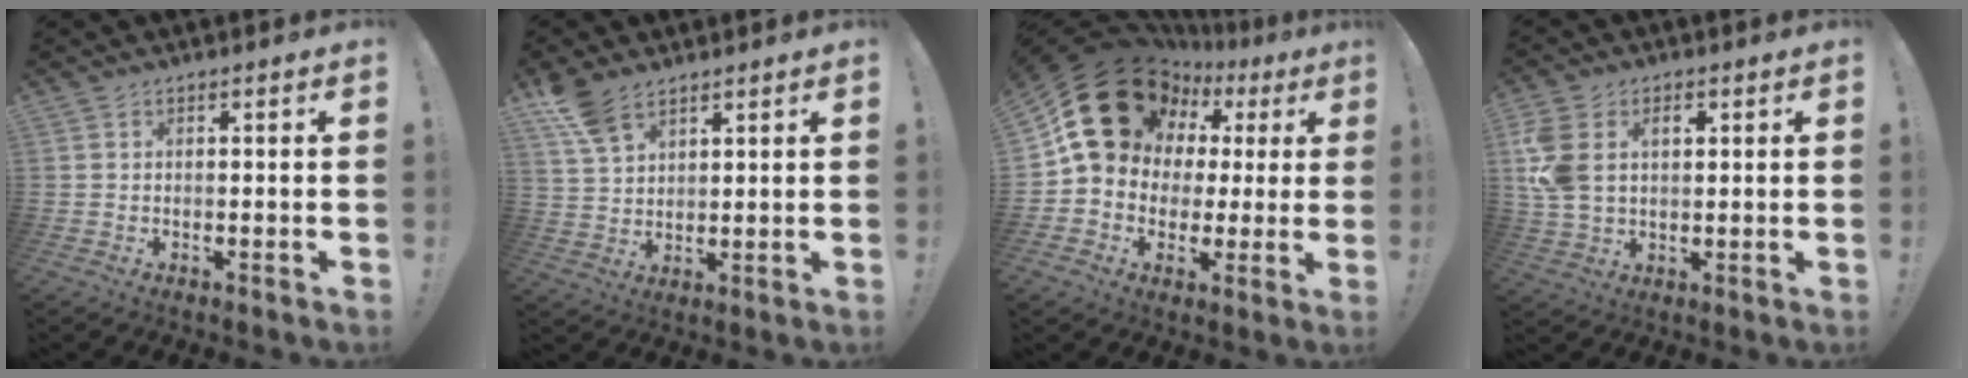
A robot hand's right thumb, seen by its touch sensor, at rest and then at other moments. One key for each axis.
{"total": 8.5, "fx": 6.1, "fy": 4.2, "fz": 4.2, "tx": -0.072, "ty": -0.028, "tz": 0.119}
{"total": 23.0, "fx": 10.3, "fy": 16.0, "fz": 12.9, "tx": -0.185, "ty": -0.052, "tz": 0.222}
{"total": 9.9, "fx": 3.1, "fy": 6.9, "fz": 6.5, "tx": -0.131, "ty": -0.008, "tz": 0.055}